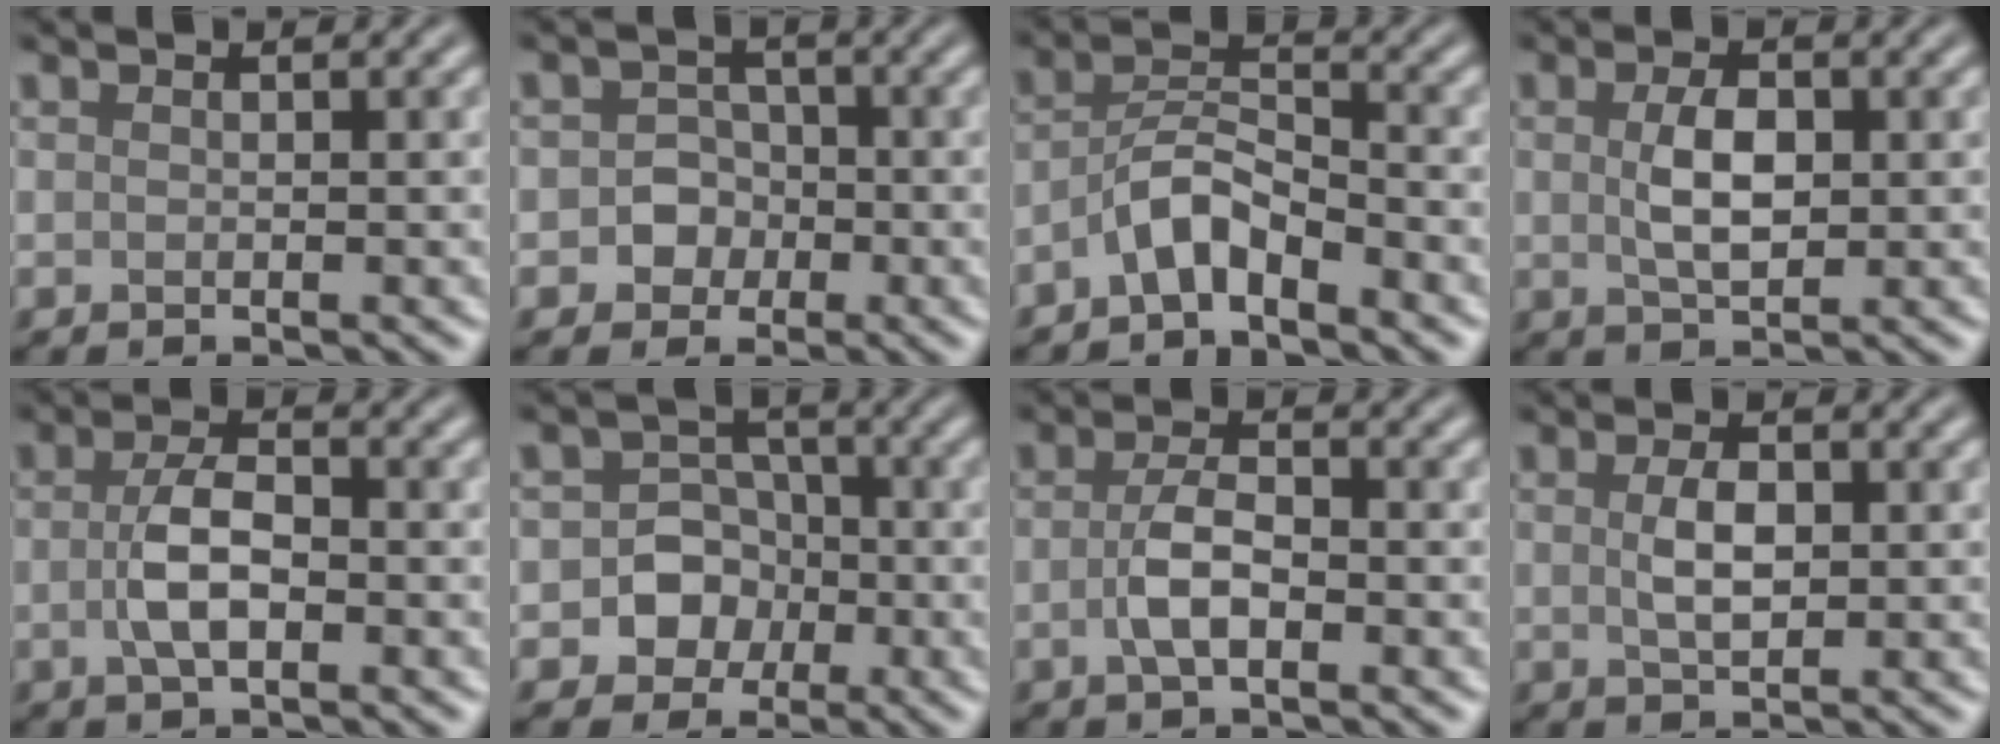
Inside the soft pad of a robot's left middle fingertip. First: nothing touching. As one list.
[{"total": 2.6, "force": [-0.6, 2.4, 0.7], "torque": [0.013, 0.001, -0.022]}, {"total": 3.3, "force": [-2.3, 1.1, 2.2], "torque": [-0.039, 0.014, -0.051]}, {"total": 3.5, "force": [0.3, 1.8, 2.9], "torque": [-0.065, 0.000, 0.008]}, {"total": 3.5, "force": [-0.6, 1.5, 3.1], "torque": [-0.061, 0.003, -0.015]}, {"total": 5.0, "force": [-1.4, 4.6, 1.4], "torque": [0.010, 0.015, -0.040]}, {"total": 2.9, "force": [-0.8, 1.2, 2.5], "torque": [-0.052, 0.002, -0.020]}, {"total": 2.7, "force": [0.3, 1.4, 2.3], "torque": [-0.052, 0.000, 0.006]}]